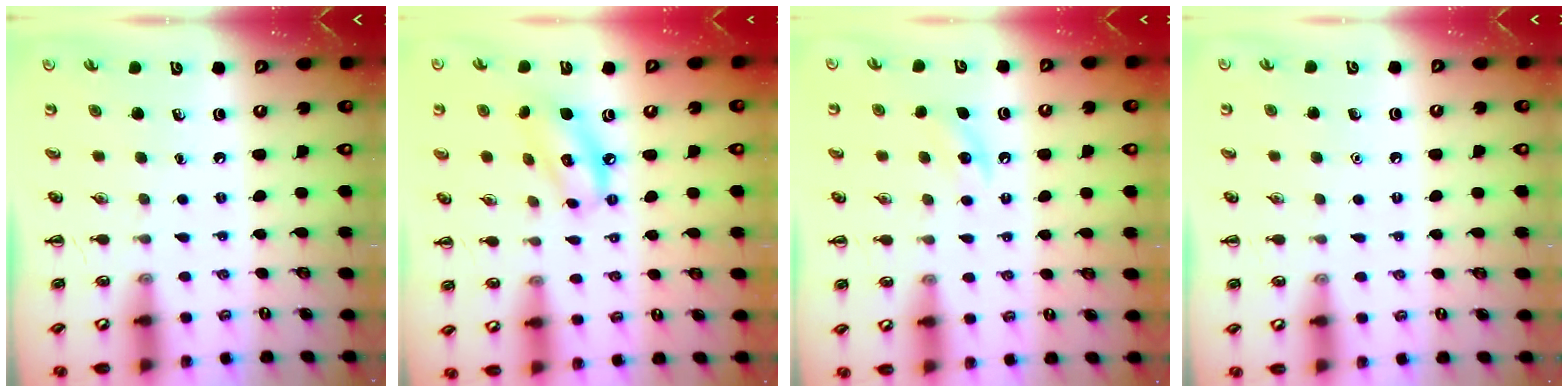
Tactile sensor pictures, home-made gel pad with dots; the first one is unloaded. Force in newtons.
{"total": 8.5, "press": 8.3, "slide": 1.8}
{"total": 4.4, "press": 4.2, "slide": 1.5}
{"total": 1.5, "press": 1.5, "slide": 0.1}